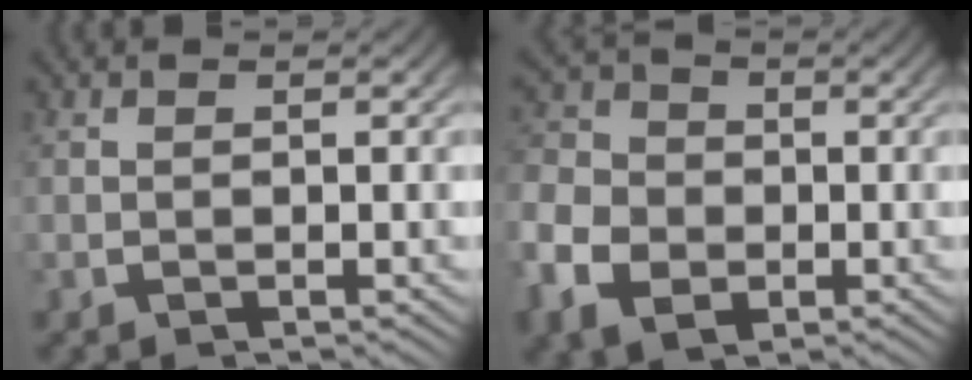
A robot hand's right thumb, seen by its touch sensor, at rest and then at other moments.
{"total": 7.2, "force": [-2.6, 5.9, 3.2], "torque": [-0.085, -0.029, -0.038]}